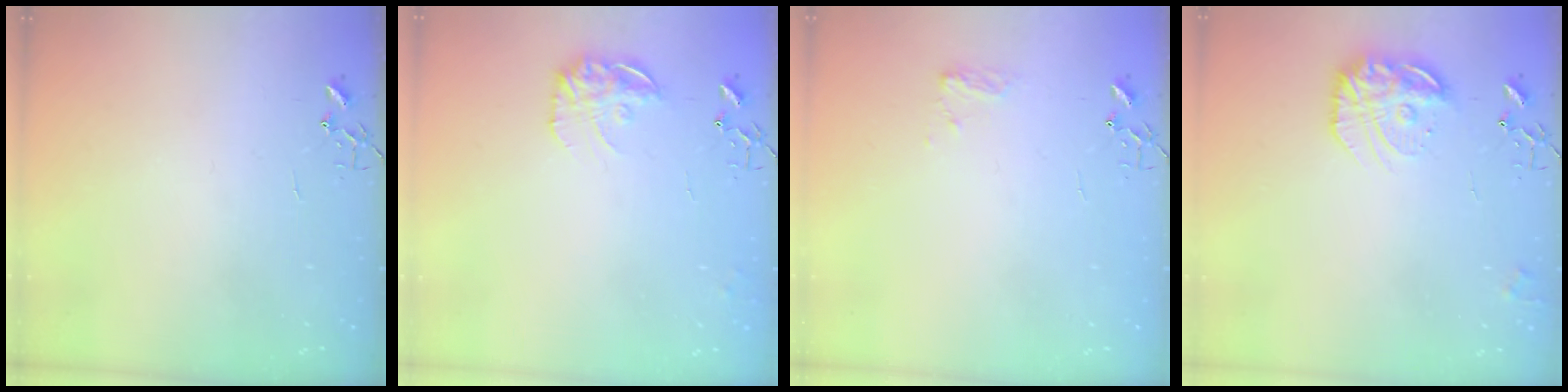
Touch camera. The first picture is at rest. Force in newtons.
{"total": 12.9, "press": 12.8, "slide": 0.6}
{"total": 7.2, "press": 7.2, "slide": 0.5}
{"total": 16.4, "press": 16.3, "slide": 1.3}